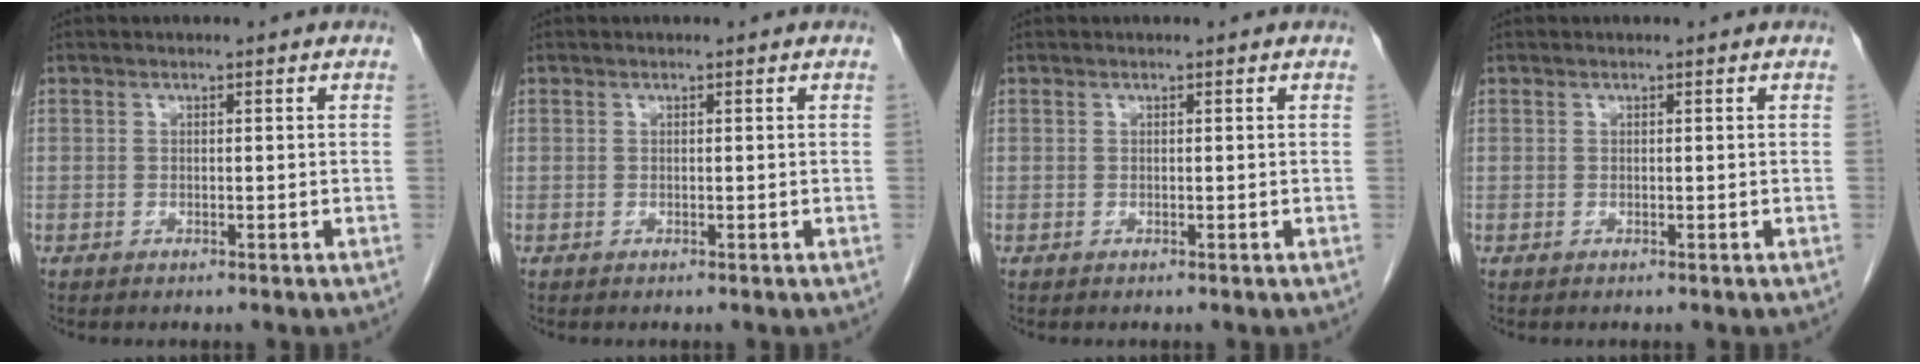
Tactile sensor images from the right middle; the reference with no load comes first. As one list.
[{"total": 0.0}, {"total": 0.0}, {"total": 0.0}]